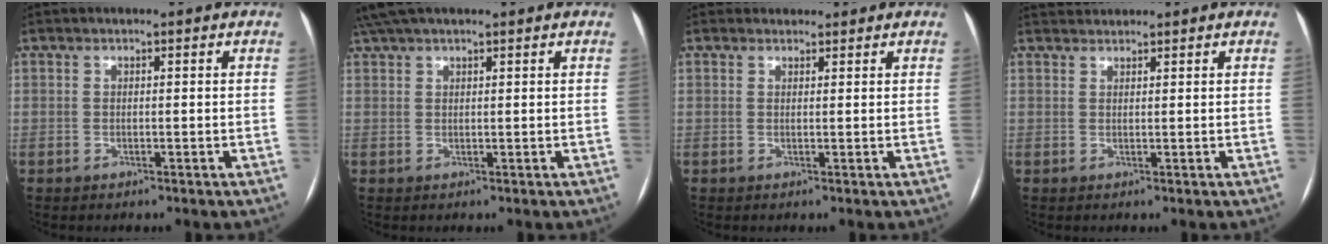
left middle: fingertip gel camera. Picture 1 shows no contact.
{"total": 6.3, "force": [5.3, 1.2, 3.2], "torque": [-0.059, 0.047, 0.097]}
{"total": 2.0, "force": [1.8, 0.8, -0.2], "torque": [0.005, 0.019, 0.026]}
{"total": 2.1, "force": [2.1, 0.0, -0.1], "torque": [-0.005, 0.019, 0.044]}